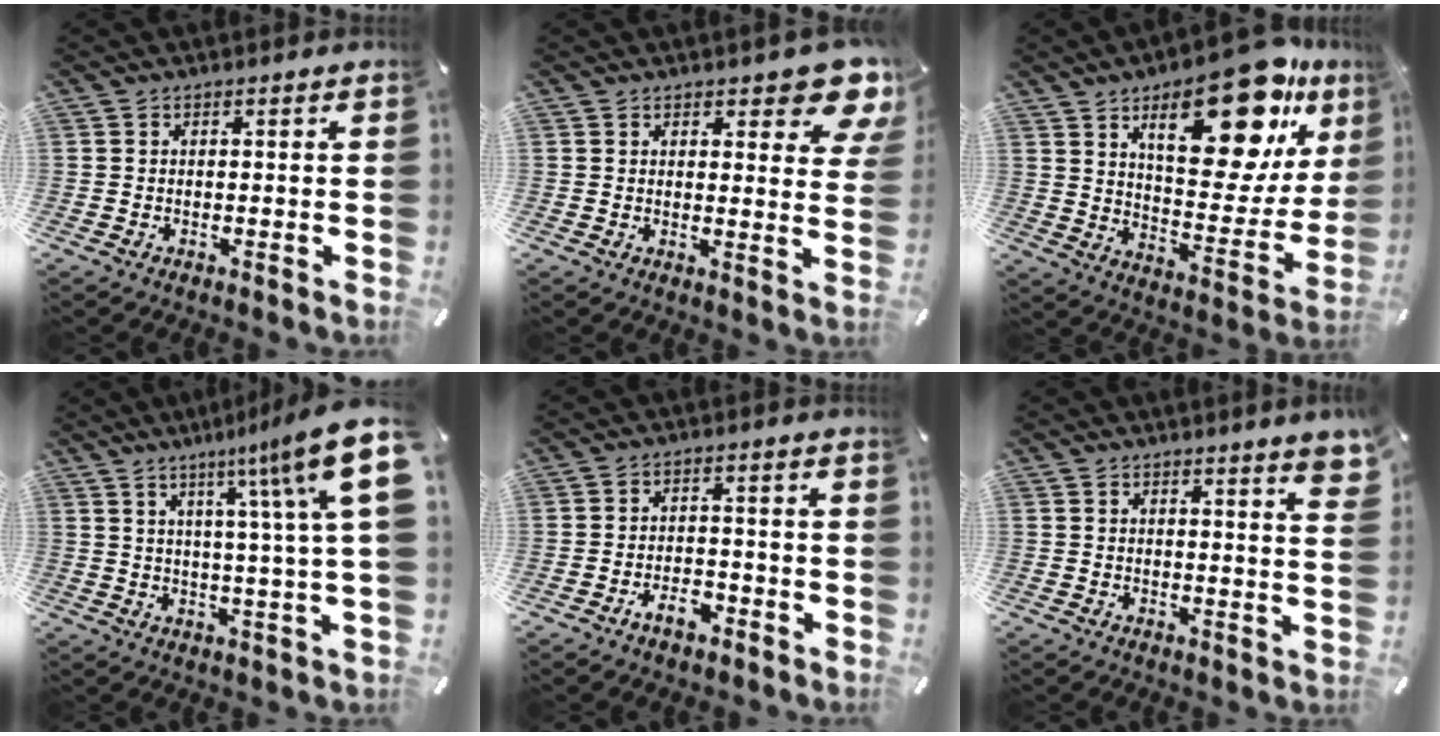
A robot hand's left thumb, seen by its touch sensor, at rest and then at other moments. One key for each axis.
{"total": 9.6, "fx": 6.6, "fy": 4.0, "fz": 5.7, "tx": -0.060, "ty": -0.047, "tz": 0.114}
{"total": 25.0, "fx": 14.4, "fy": 11.0, "fz": 17.2, "tx": -0.227, "ty": -0.091, "tz": 0.234}
{"total": 17.2, "fx": 7.2, "fy": 2.1, "fz": 15.4, "tx": -0.239, "ty": -0.036, "tz": 0.101}
{"total": 5.2, "fx": -3.3, "fy": 2.8, "fz": 3.0, "tx": -0.050, "ty": 0.017, "tz": -0.059}
{"total": 4.3, "fx": 2.9, "fy": -0.1, "fz": 3.2, "tx": -0.051, "ty": -0.016, "tz": 0.047}